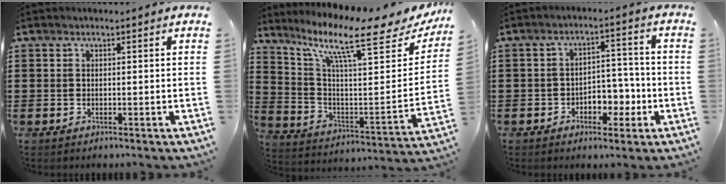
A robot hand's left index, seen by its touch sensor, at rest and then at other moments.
{"total": 12.4, "force": [8.8, 1.9, 8.5], "torque": [-0.176, -0.063, 0.134]}
{"total": 5.1, "force": [-2.2, 3.5, 3.0], "torque": [-0.041, 0.005, -0.046]}